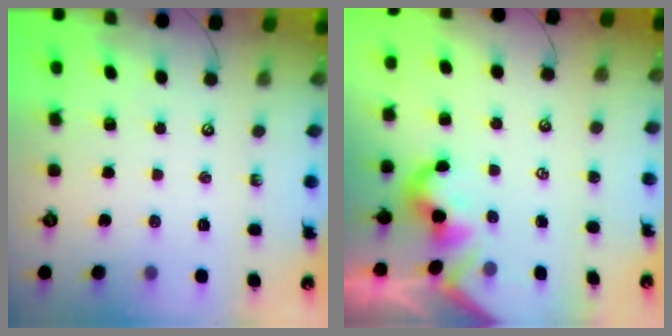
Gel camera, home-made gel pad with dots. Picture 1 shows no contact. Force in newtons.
{"total": 2.1, "press": 2.0, "slide": 0.5}